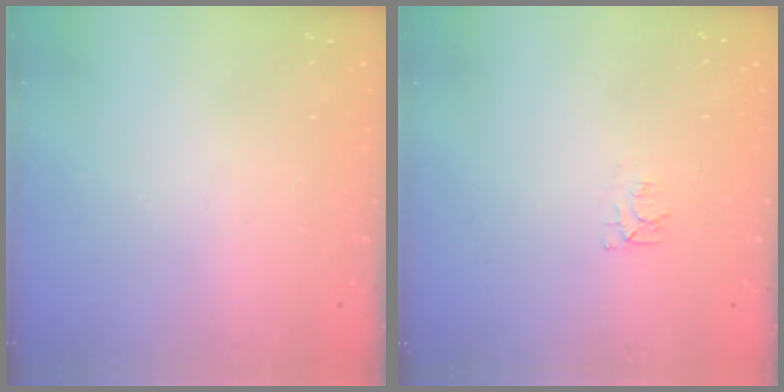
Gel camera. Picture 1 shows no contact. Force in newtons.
{"total": 4.6, "press": 4.5, "slide": 0.5}